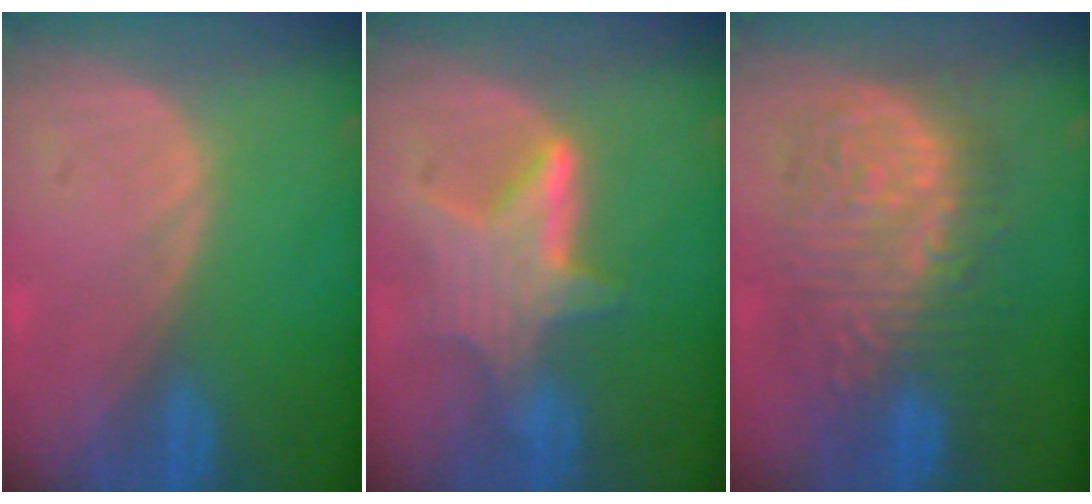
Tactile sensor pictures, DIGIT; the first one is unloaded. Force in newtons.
{"total": 6.5, "press": 6.4, "slide": 1.0}
{"total": 12.1, "press": 12.0, "slide": 1.1}